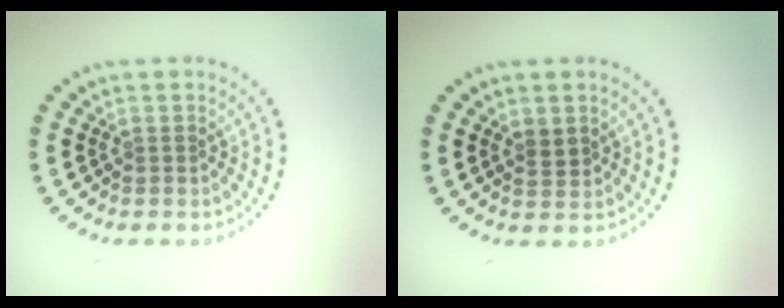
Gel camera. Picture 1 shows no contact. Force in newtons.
{"total": 1.1, "press": 1.0, "slide": 0.5}